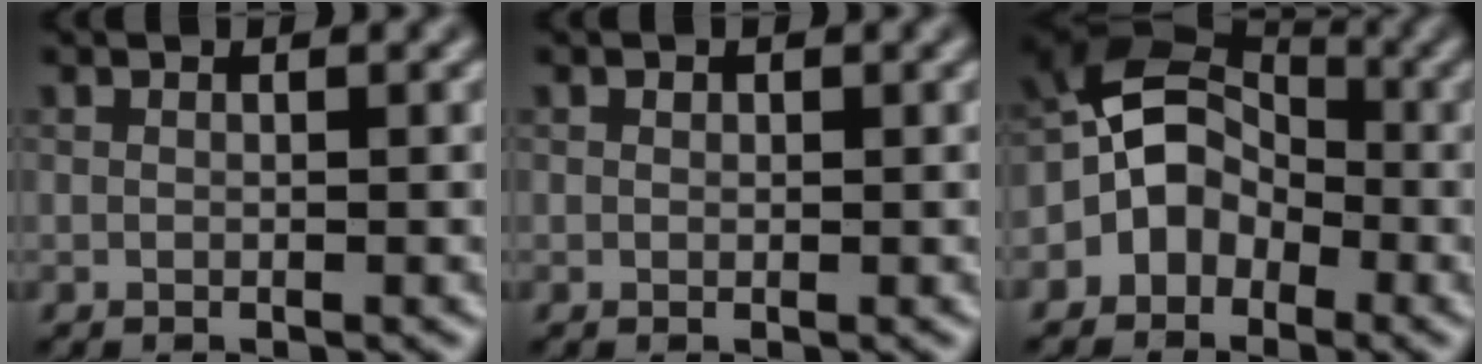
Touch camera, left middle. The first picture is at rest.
{"total": 0.0}
{"total": 5.7, "force": [-2.3, 4.5, 2.6], "torque": [-0.006, 0.017, -0.059]}